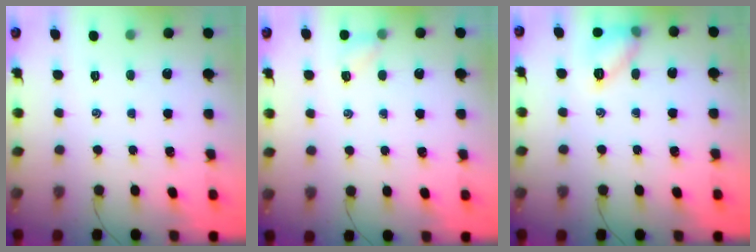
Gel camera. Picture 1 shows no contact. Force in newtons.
{"total": 3.9, "press": 3.7, "slide": 1.2}
{"total": 9.4, "press": 9.4, "slide": 0.7}